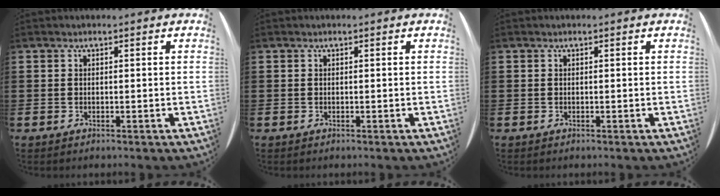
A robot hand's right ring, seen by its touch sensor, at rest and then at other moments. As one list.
[{"total": 0.0}, {"total": 0.0}]